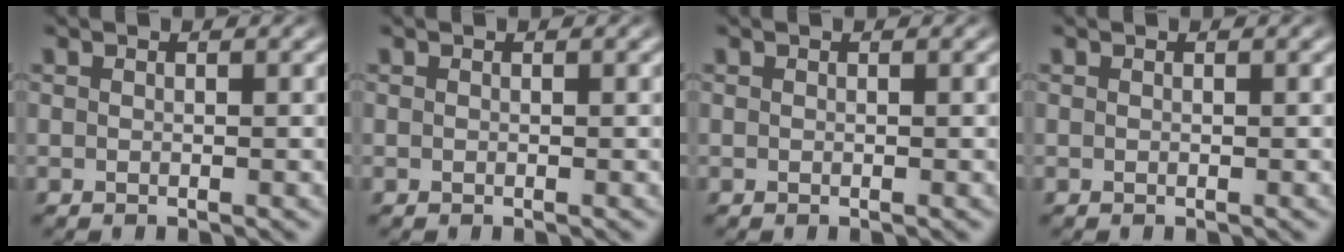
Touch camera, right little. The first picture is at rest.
{"total": 0.0}
{"total": 0.0}
{"total": 0.0}